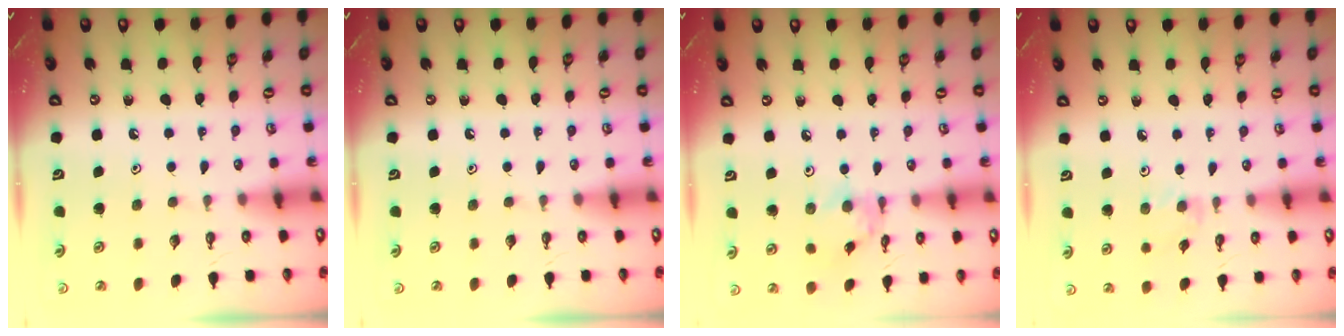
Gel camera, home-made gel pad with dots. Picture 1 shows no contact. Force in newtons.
{"total": 0.0}
{"total": 4.4, "press": 4.3, "slide": 0.2}
{"total": 2.3, "press": 2.3, "slide": 0.4}